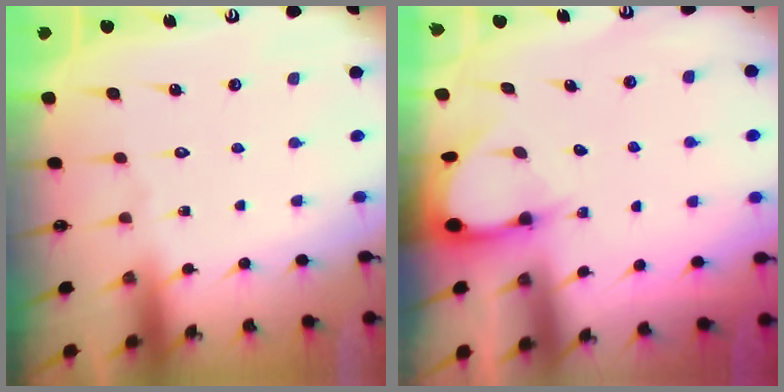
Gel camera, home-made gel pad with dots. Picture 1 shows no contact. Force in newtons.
{"total": 3.4, "press": 3.4, "slide": 0.3}